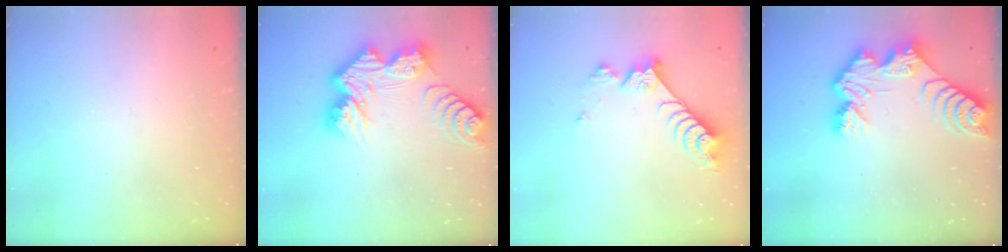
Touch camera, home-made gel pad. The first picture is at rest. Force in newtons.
{"total": 15.7, "press": 15.6, "slide": 1.4}
{"total": 9.6, "press": 9.6, "slide": 0.6}
{"total": 11.4, "press": 11.3, "slide": 0.9}